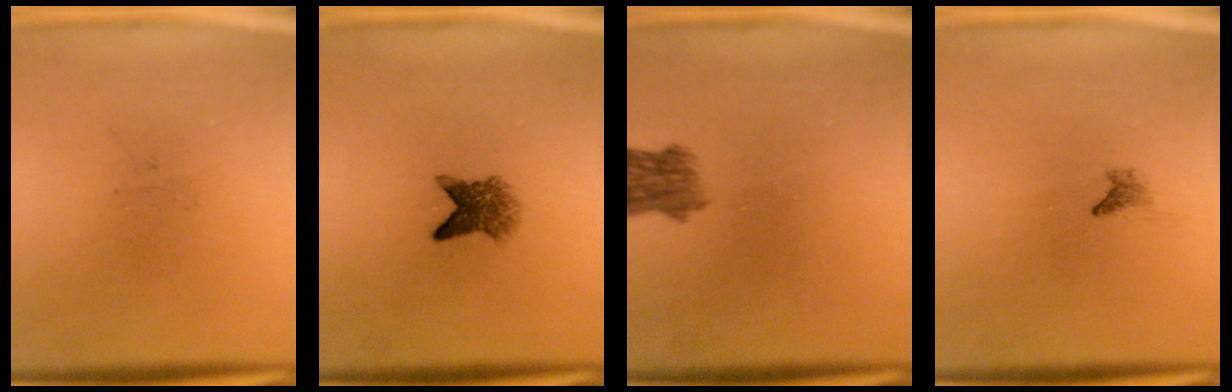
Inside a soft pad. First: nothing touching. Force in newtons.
{"total": 3.6}
{"total": 4.2}
{"total": 0.8}